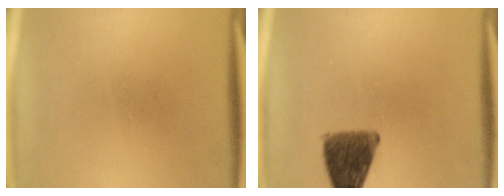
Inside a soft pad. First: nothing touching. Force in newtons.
{"total": 9.2}